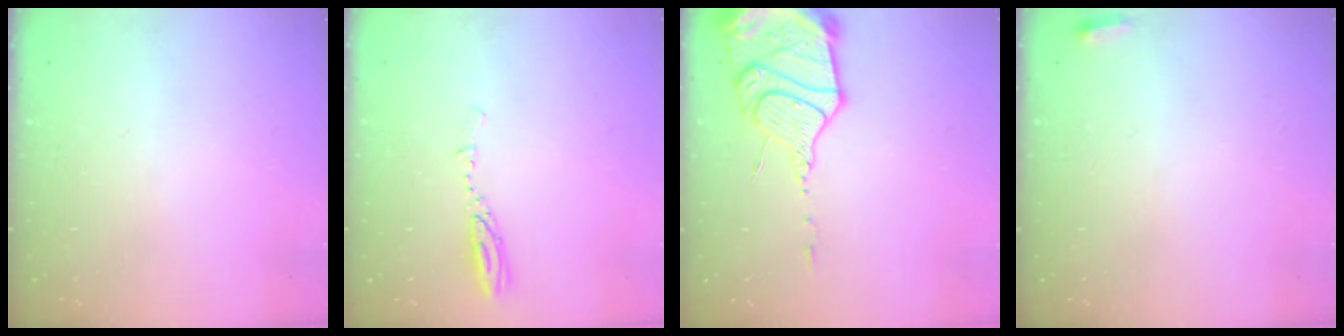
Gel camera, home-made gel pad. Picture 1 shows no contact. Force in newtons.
{"total": 3.6, "press": 3.5, "slide": 0.4}
{"total": 17.0, "press": 16.9, "slide": 1.6}
{"total": 2.7, "press": 2.6, "slide": 0.9}